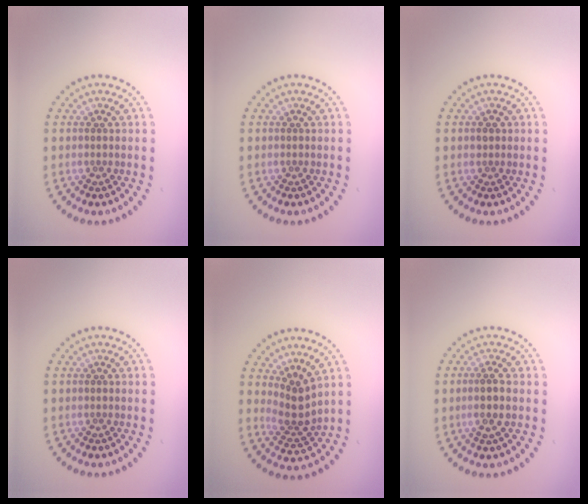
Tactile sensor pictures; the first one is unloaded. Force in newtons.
{"total": 0.0}
{"total": 0.8, "press": 0.8, "slide": 0.3}
{"total": 0.0}
{"total": 2.9, "press": 2.0, "slide": 2.0}
{"total": 2.1, "press": 2.0, "slide": 0.9}